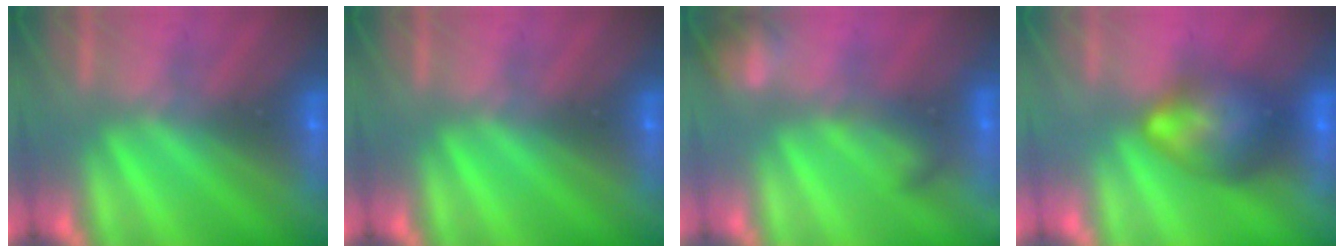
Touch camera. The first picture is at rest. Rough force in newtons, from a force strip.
{"total": 0.0}
{"total": 2.4}
{"total": 7.3}